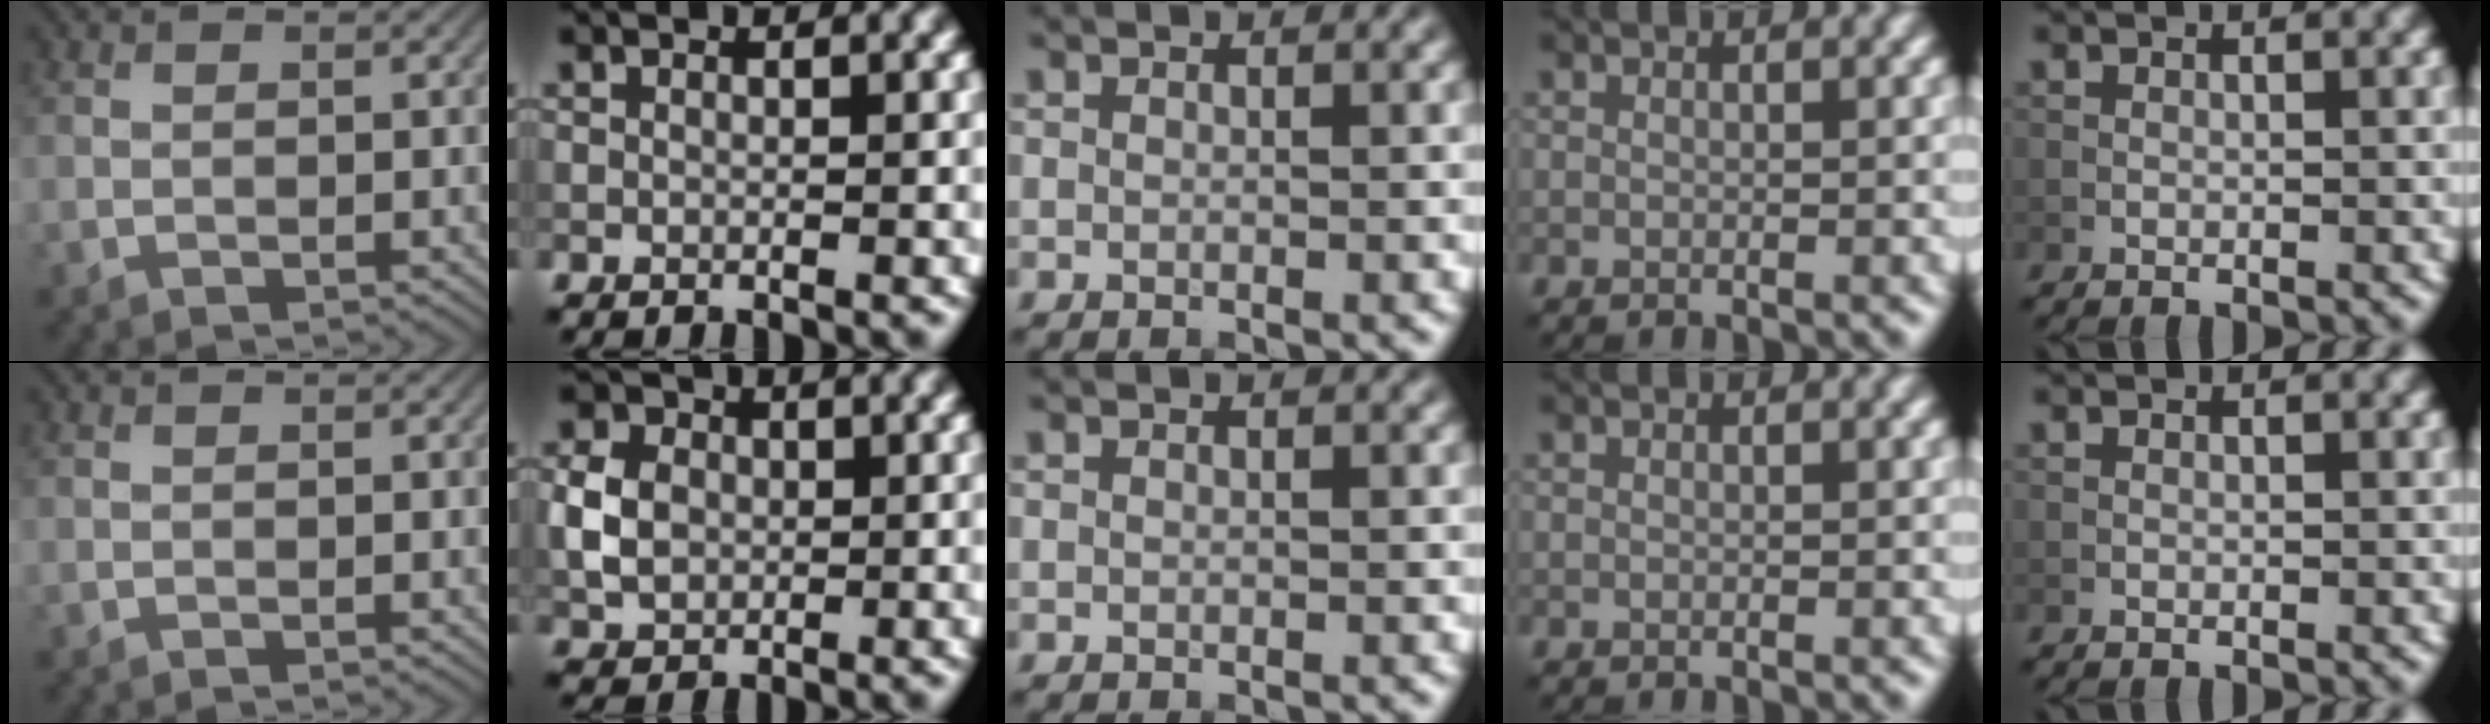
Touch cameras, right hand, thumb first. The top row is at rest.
{"index": {"total": 4.0, "force": [-0.1, 3.4, 2.3], "torque": [-0.046, 0.004, -0.005]}}